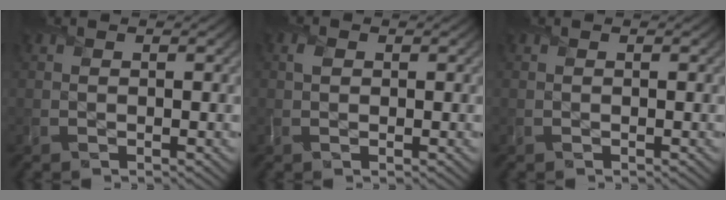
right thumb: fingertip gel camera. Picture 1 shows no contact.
{"total": 0.8, "force": [0.6, 0.5, 0.2], "torque": [-0.002, 0.003, 0.008]}
{"total": 0.0}